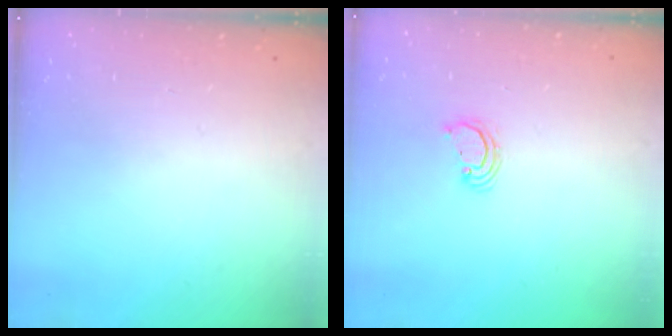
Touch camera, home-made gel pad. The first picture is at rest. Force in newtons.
{"total": 2.8, "press": 2.8, "slide": 0.2}